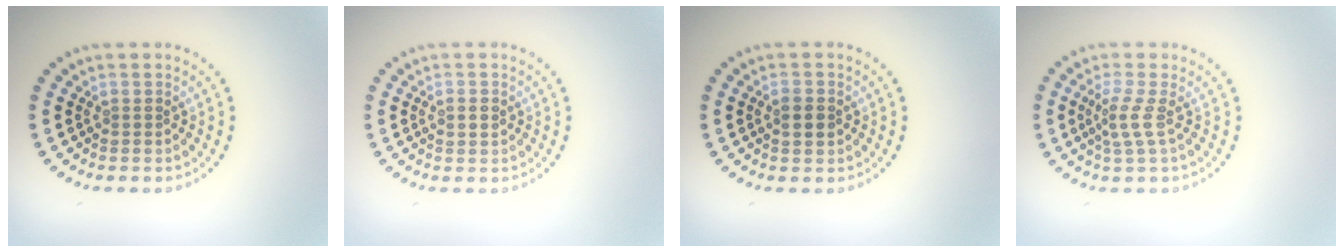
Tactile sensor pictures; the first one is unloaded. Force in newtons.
{"total": 1.0, "press": 1.0, "slide": 0.1}
{"total": 1.6, "press": 1.6, "slide": 0.2}
{"total": 2.1, "press": 1.5, "slide": 1.4}